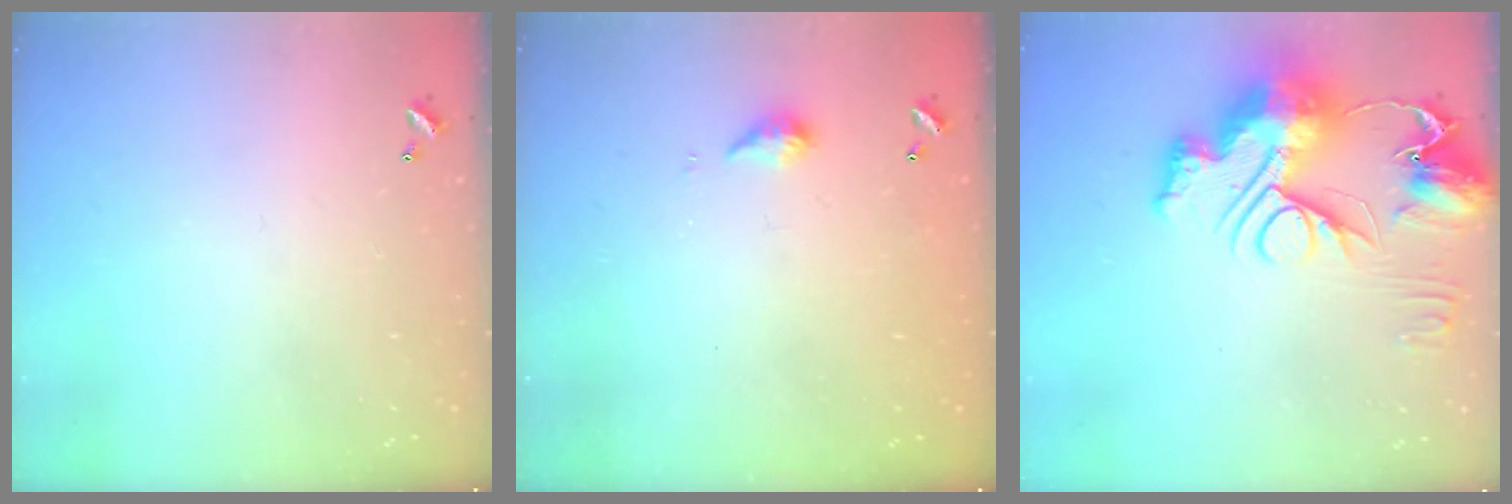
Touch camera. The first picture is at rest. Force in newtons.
{"total": 4.4, "press": 4.3, "slide": 0.8}
{"total": 20.0, "press": 19.9, "slide": 1.9}